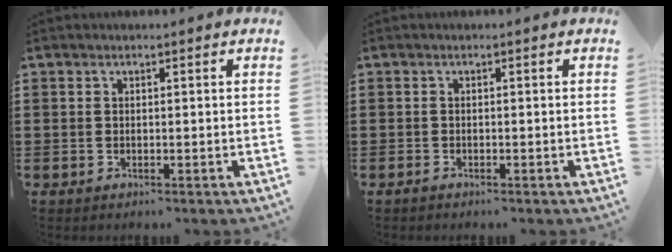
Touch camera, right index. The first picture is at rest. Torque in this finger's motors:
{"motor_torque": [-0.42, 0.88, -0.13, -0.01]}